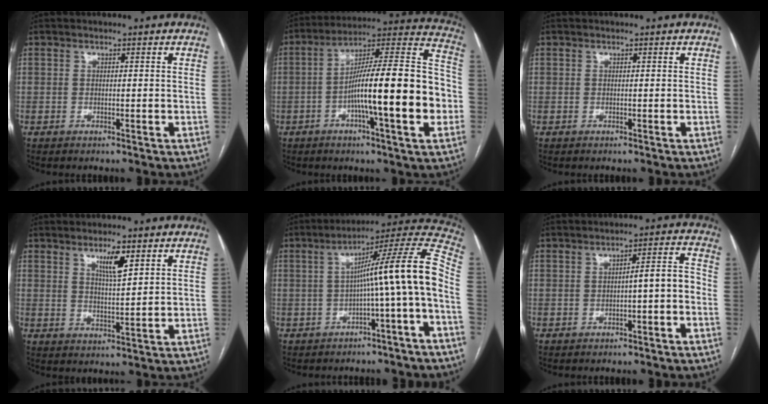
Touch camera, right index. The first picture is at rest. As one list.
[{"total": 21.4, "force": [-4.5, 1.8, 20.8], "torque": [-0.287, 0.023, -0.070]}, {"total": 0.0}, {"total": 4.5, "force": [2.6, 0.5, 3.6], "torque": [-0.064, -0.006, 0.048]}, {"total": 14.2, "force": [-2.5, -1.2, 14.0], "torque": [-0.186, 0.040, -0.043]}, {"total": 5.2, "force": [-1.4, 0.4, 5.0], "torque": [-0.064, 0.024, -0.018]}]